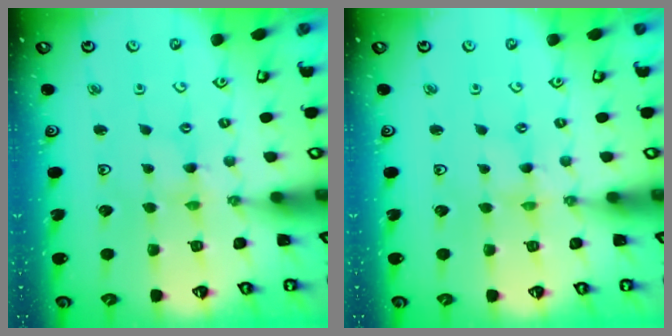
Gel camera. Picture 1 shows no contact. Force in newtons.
{"total": 0.0}